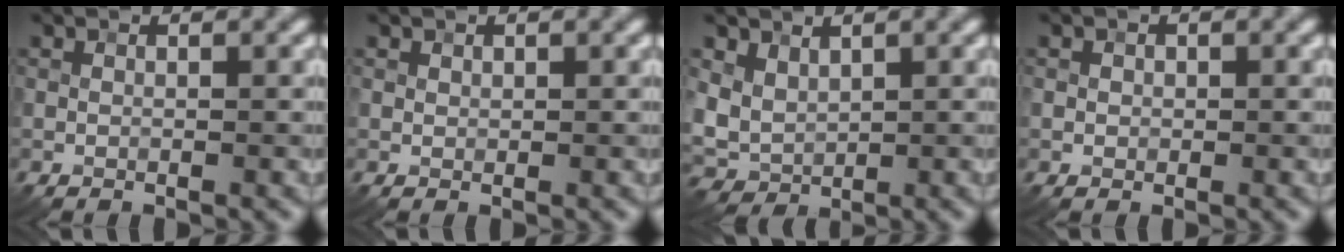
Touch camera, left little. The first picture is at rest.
{"total": 0.6, "force": [0.5, 0.4, 0.1], "torque": [0.000, -0.001, 0.010]}
{"total": 3.6, "force": [1.6, 2.7, 1.8], "torque": [-0.046, -0.007, 0.035]}
{"total": 0.6, "force": [0.1, 0.6, 0.2], "torque": [-0.001, -0.002, 0.002]}